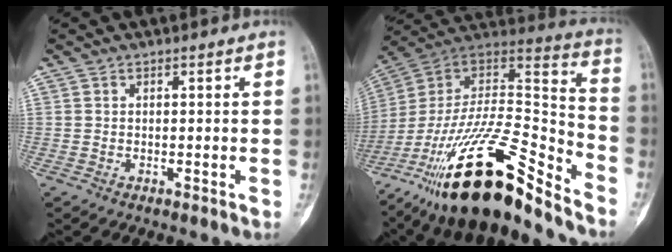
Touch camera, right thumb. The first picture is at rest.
{"total": 28.1, "force": [-19.2, 7.4, 19.1], "torque": [-0.322, 0.084, -0.330]}